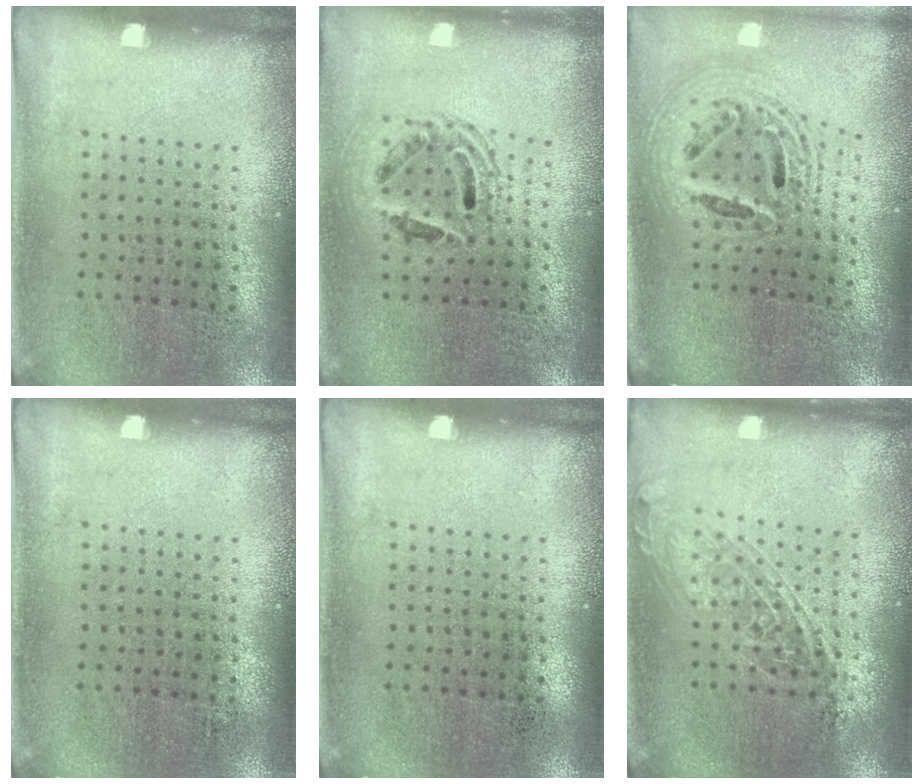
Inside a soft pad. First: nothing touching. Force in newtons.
{"total": 1.5, "press": 1.3, "slide": 0.8}
{"total": 2.3, "press": 1.8, "slide": 1.6}
{"total": 0.0}
{"total": 0.0}
{"total": 1.6, "press": 1.3, "slide": 0.9}